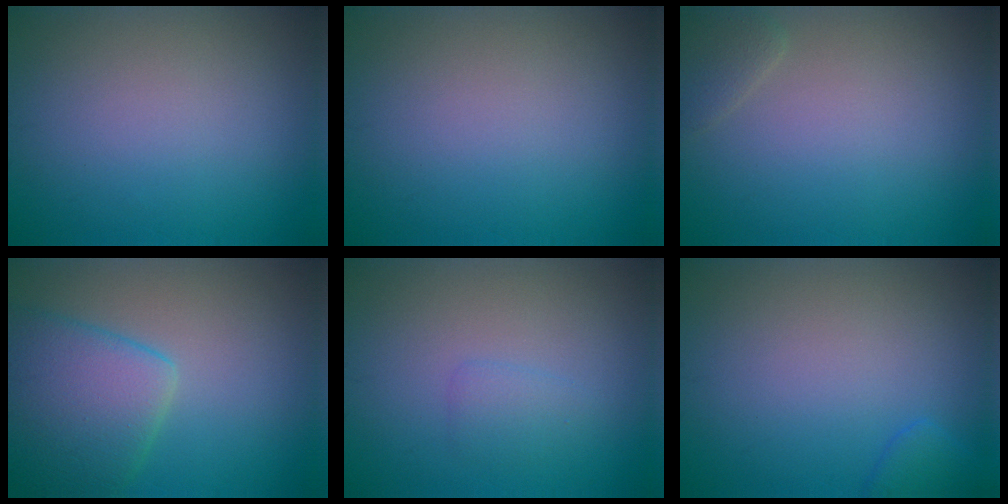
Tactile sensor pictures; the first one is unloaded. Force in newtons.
{"total": 0.0}
{"total": 1.3, "press": 1.3, "slide": 0.2}
{"total": 6.5, "press": 6.5, "slide": 0.6}
{"total": 1.2, "press": 1.2, "slide": 0.1}
{"total": 1.6, "press": 1.6, "slide": 0.1}